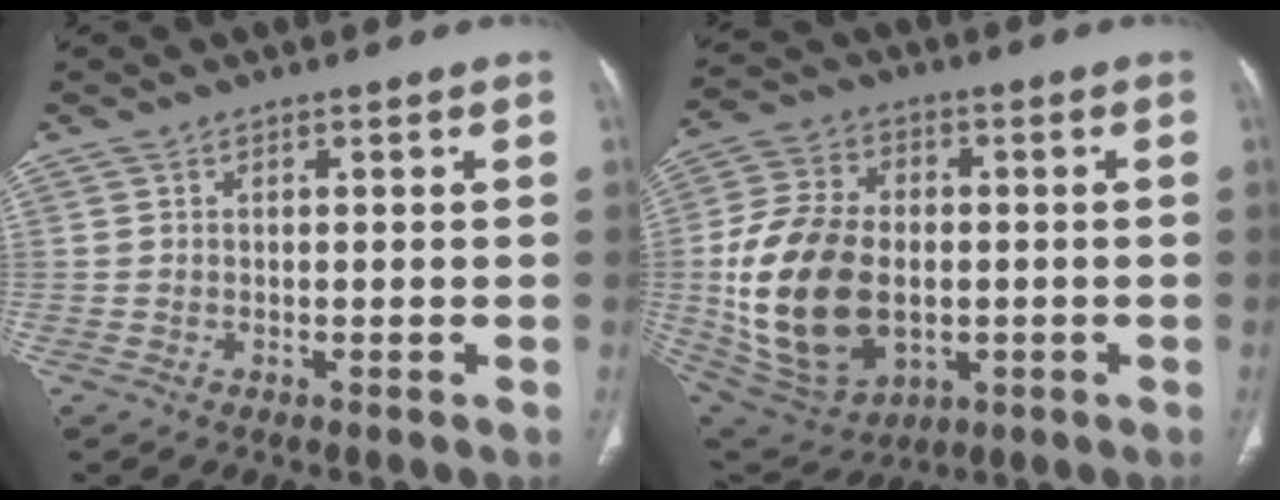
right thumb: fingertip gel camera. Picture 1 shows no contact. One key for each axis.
{"total": 22.4, "fx": -1.8, "fy": 15.1, "fz": 16.5, "tx": -0.309, "ty": 0.001, "tz": -0.012}